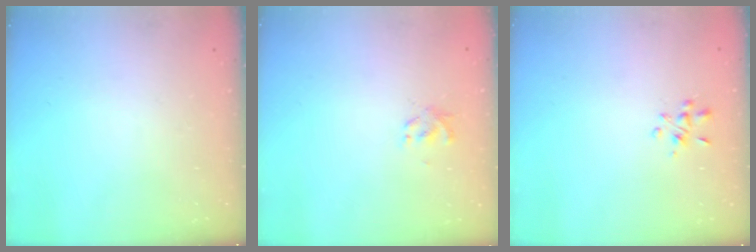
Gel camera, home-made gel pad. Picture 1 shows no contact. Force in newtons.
{"total": 2.1, "press": 1.9, "slide": 0.8}
{"total": 3.0, "press": 2.9, "slide": 0.8}